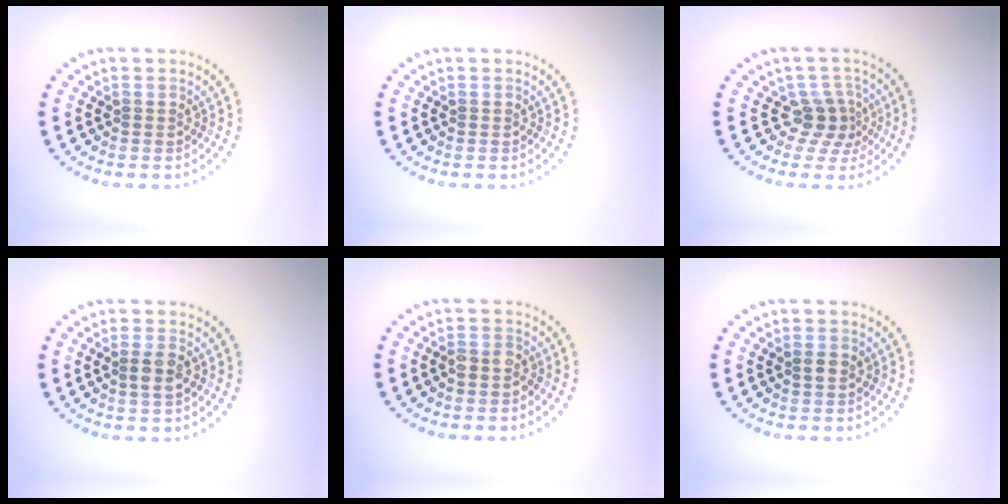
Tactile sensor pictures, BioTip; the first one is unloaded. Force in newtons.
{"total": 0.0}
{"total": 2.6, "press": 1.8, "slide": 1.8}
{"total": 1.9, "press": 1.8, "slide": 0.7}
{"total": 1.7, "press": 1.6, "slide": 0.7}
{"total": 0.9, "press": 0.9, "slide": 0.2}